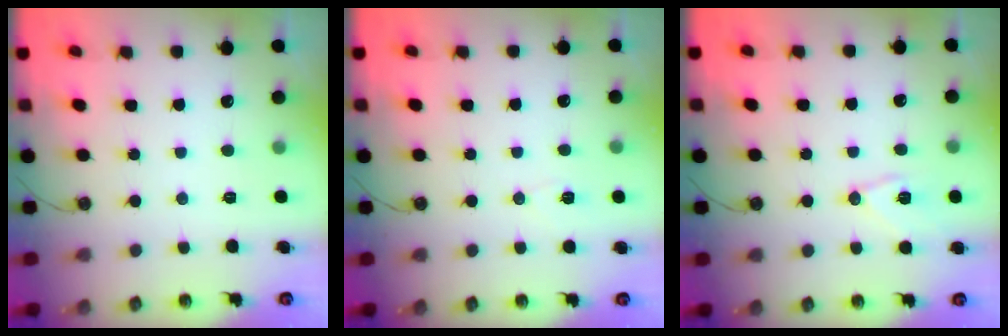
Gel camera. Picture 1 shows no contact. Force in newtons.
{"total": 4.7, "press": 4.5, "slide": 1.6}
{"total": 9.9, "press": 9.8, "slide": 1.1}